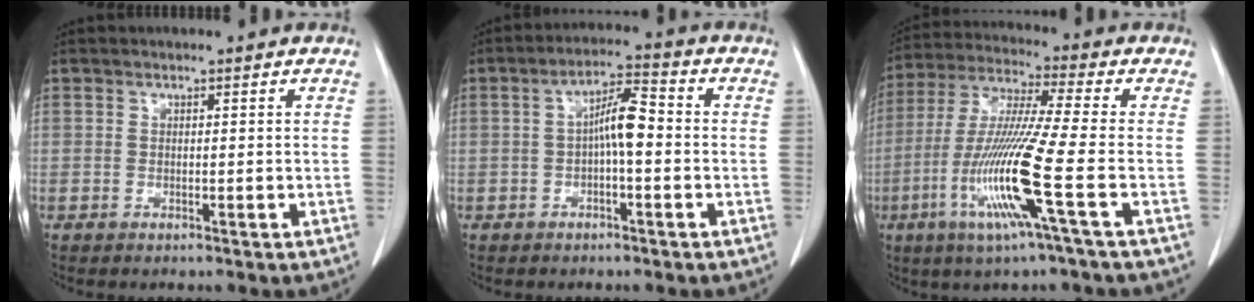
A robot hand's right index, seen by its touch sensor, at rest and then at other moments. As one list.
[{"total": 5.7, "force": [-0.3, 1.3, 5.6], "torque": [-0.099, 0.021, -0.010]}, {"total": 14.5, "force": [-4.8, -1.4, 13.6], "torque": [-0.280, -0.023, -0.099]}]